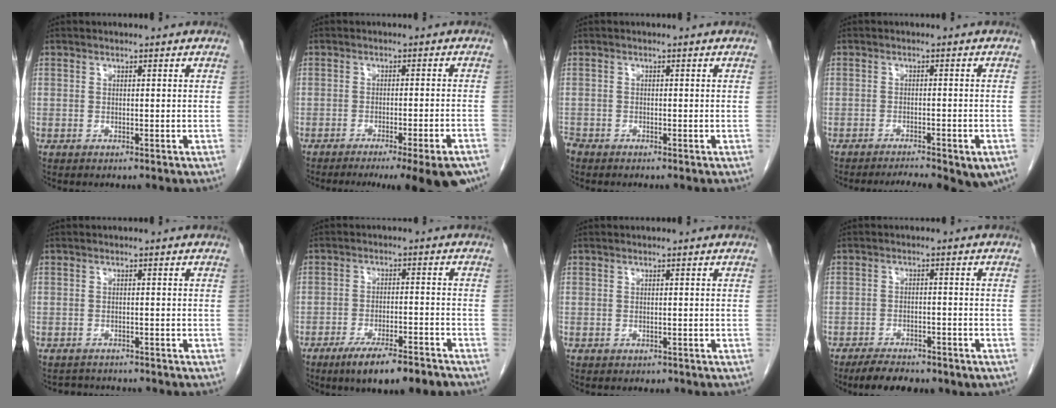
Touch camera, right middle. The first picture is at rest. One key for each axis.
{"total": 13.8, "fx": -11.0, "fy": 0.4, "fz": 8.4, "tx": -0.063, "ty": -0.018, "tz": -0.144}
{"total": 1.4, "fx": -1.3, "fy": 0.6, "fz": 0.2, "tx": -0.006, "ty": -0.001, "tz": -0.024}
{"total": 10.9, "fx": -8.2, "fy": 2.7, "fz": 6.7, "tx": -0.091, "ty": -0.004, "tz": -0.105}
{"total": 2.8, "fx": -2.7, "fy": 0.8, "fz": 0.0, "tx": 0.000, "ty": -0.006, "tz": -0.039}
{"total": 9.6, "fx": -7.2, "fy": 1.5, "fz": 6.3, "tx": -0.090, "ty": -0.014, "tz": -0.114}
{"total": 0.7, "fx": -0.5, "fy": 0.4, "fz": 0.1, "tx": -0.007, "ty": 0.002, "tz": -0.004}
{"total": 7.5, "fx": -5.7, "fy": 2.9, "fz": 3.9, "tx": -0.059, "ty": -0.003, "tz": -0.080}